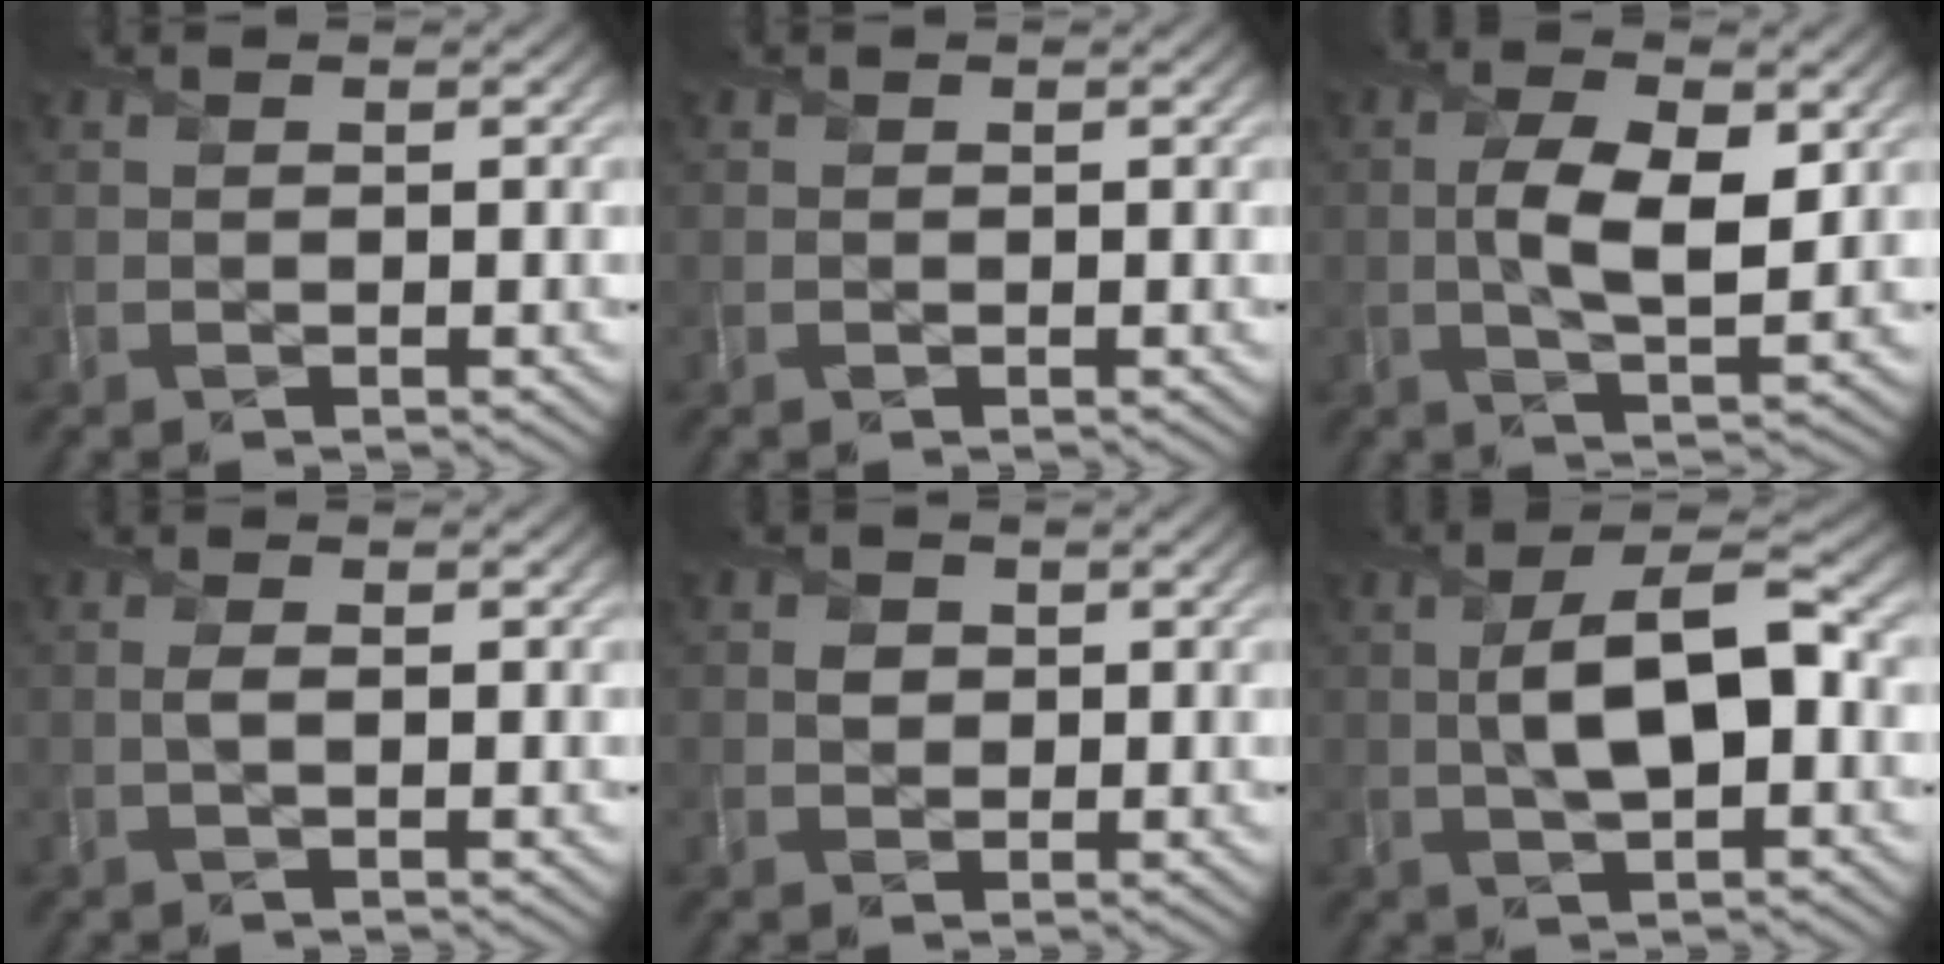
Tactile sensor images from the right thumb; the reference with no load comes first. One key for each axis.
{"total": 0.0}
{"total": 7.2, "fx": 0.5, "fy": 3.1, "fz": 6.5, "tx": -0.128, "ty": -0.004, "tz": 0.008}
{"total": 1.3, "fx": 0.0, "fy": 0.5, "fz": 1.2, "tx": -0.025, "ty": 0.000, "tz": -0.004}
{"total": 1.8, "fx": 0.2, "fy": 1.6, "fz": 0.6, "tx": -0.011, "ty": -0.003, "tz": -0.002}
{"total": 9.1, "fx": 0.2, "fy": 3.9, "fz": 8.3, "tx": -0.146, "ty": 0.012, "tz": -0.005}